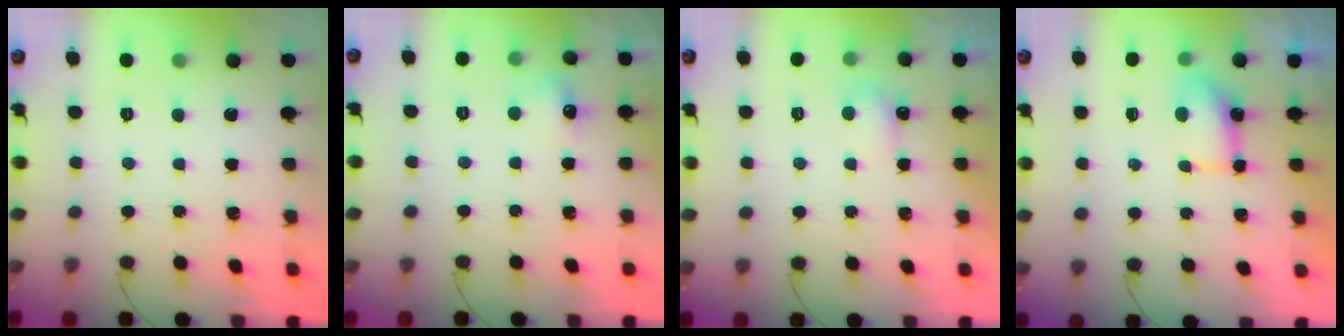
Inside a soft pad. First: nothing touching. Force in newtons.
{"total": 6.3, "press": 6.0, "slide": 1.9}
{"total": 3.0, "press": 3.0, "slide": 0.7}
{"total": 5.3, "press": 5.2, "slide": 0.6}